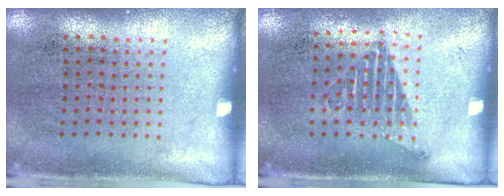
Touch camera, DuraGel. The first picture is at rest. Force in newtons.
{"total": 1.1, "press": 1.0, "slide": 0.6}